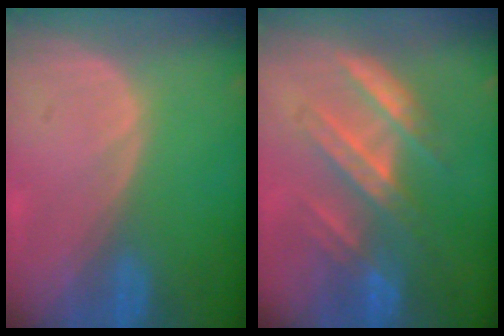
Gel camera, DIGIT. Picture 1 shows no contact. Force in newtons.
{"total": 7.0, "press": 7.0, "slide": 0.2}